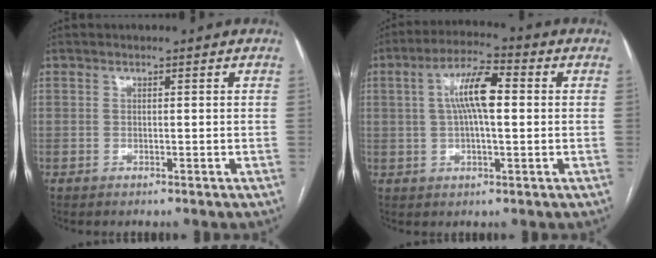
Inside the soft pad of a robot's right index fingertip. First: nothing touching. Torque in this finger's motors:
{"motor_torque": [1.24, 0.13, 0.56, 0.17]}